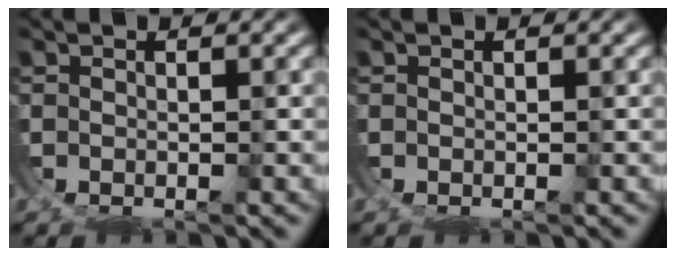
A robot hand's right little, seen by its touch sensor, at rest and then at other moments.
{"total": 0.0}